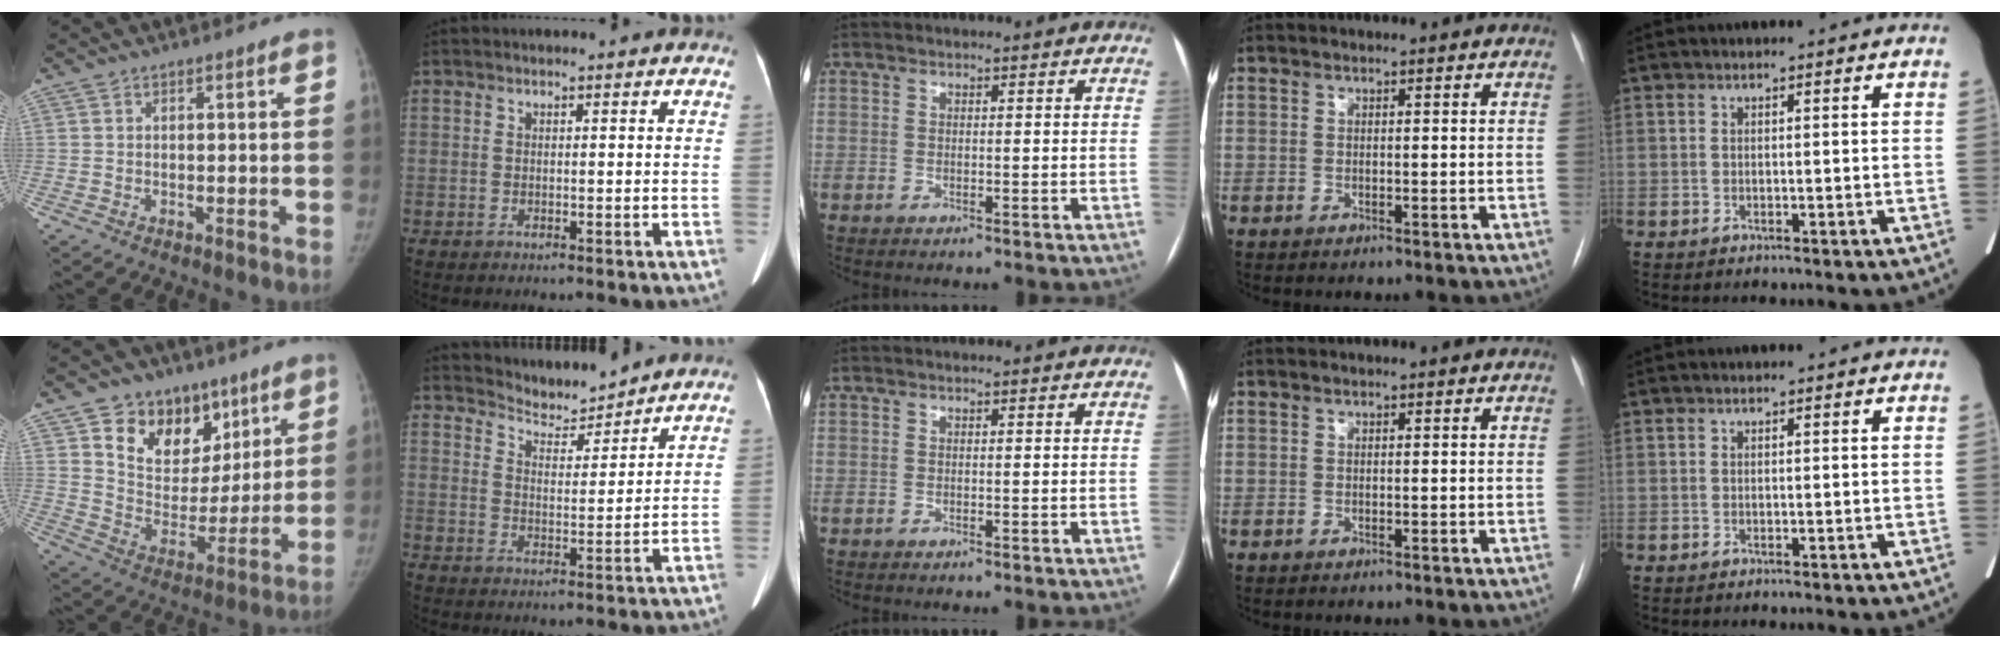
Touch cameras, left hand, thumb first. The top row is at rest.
{"thumb": {"total": 17.0, "force": [9.6, 12.1, 7.1], "torque": [-0.061, -0.042, 0.164]}, "index": {"total": 5.1, "force": [5.1, 0.4, -0.3], "torque": [-0.001, -0.002, 0.090]}}